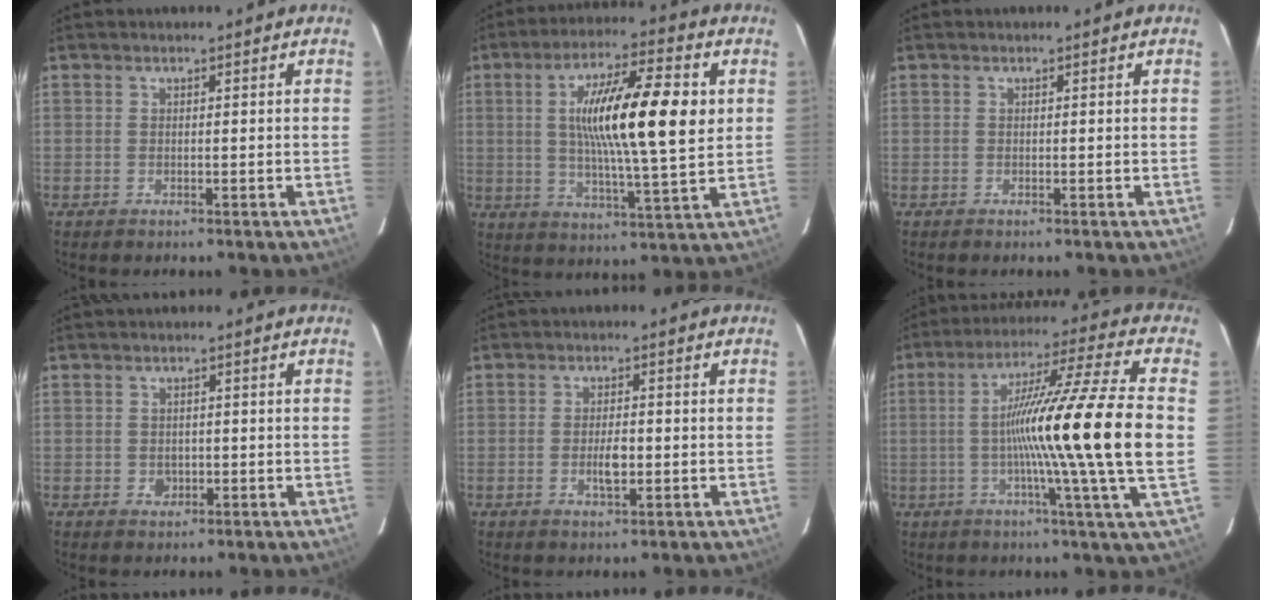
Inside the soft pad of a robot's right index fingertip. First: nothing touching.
{"total": 16.8, "force": [2.7, 1.8, 16.5], "torque": [-0.283, 0.008, 0.041]}
{"total": 0.0}
{"total": 1.5, "force": [-0.3, 1.3, 0.7], "torque": [-0.012, 0.003, 0.000]}
{"total": 3.2, "force": [-0.7, 1.0, 3.0], "torque": [-0.057, 0.001, -0.011]}
{"total": 20.6, "force": [-1.0, -2.8, 20.4], "torque": [-0.325, -0.010, -0.038]}